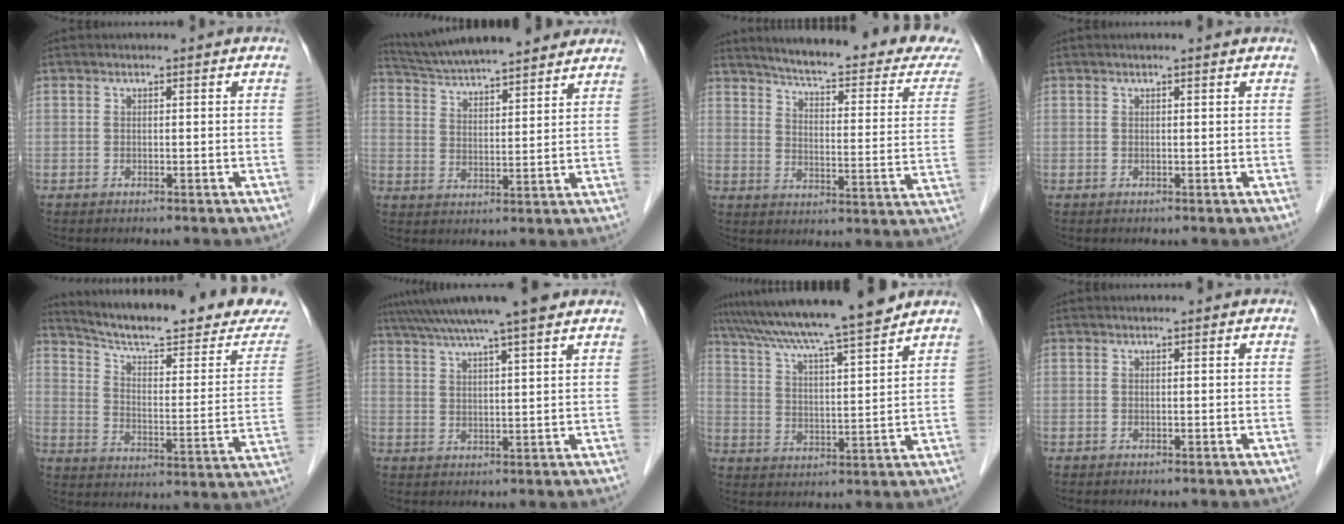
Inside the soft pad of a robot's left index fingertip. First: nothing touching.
{"total": 18.4, "force": [16.4, 2.7, 7.9], "torque": [-0.130, 0.033, 0.249]}
{"total": 24.1, "force": [21.8, 2.1, 10.0], "torque": [-0.138, -0.068, 0.262]}
{"total": 1.3, "force": [1.1, 0.0, 0.7], "torque": [-0.012, 0.011, 0.016]}
{"total": 24.2, "force": [21.9, 2.2, 10.2], "torque": [-0.150, -0.062, 0.287]}
{"total": 12.5, "force": [10.1, 0.1, 7.4], "torque": [-0.129, 0.034, 0.146]}
{"total": 16.1, "force": [14.1, -0.5, 7.7], "torque": [-0.134, 0.012, 0.220]}
{"total": 0.0}